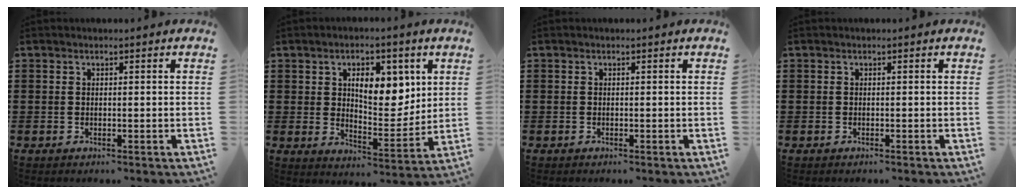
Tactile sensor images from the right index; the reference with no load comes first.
{"total": 8.2, "force": [3.4, 4.6, 5.9], "torque": [-0.092, -0.004, 0.052]}
{"total": 0.0}
{"total": 0.0}